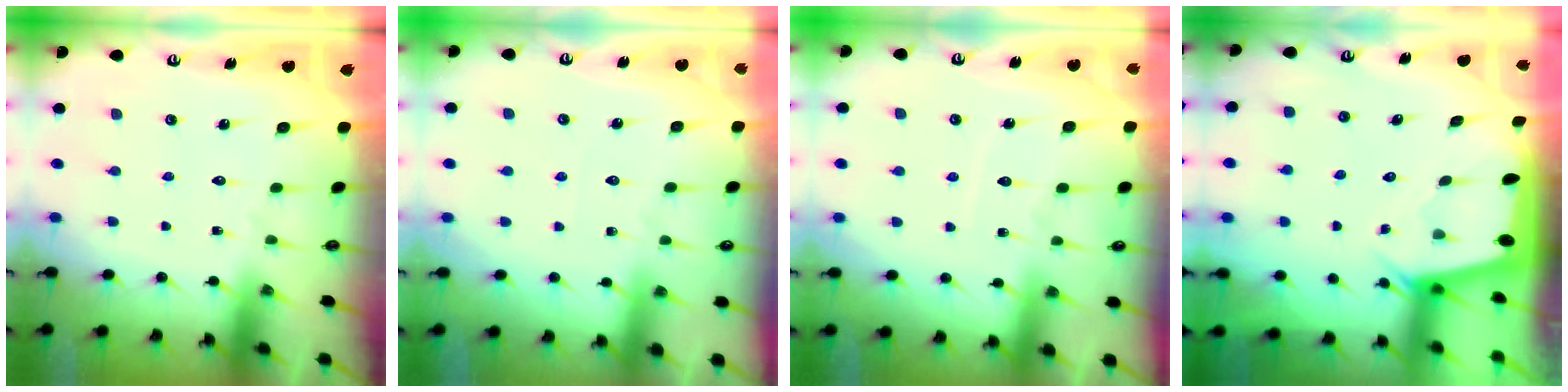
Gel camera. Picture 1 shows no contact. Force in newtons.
{"total": 1.7, "press": 1.6, "slide": 0.3}
{"total": 4.9, "press": 4.9, "slide": 0.3}
{"total": 1.9, "press": 1.8, "slide": 0.3}